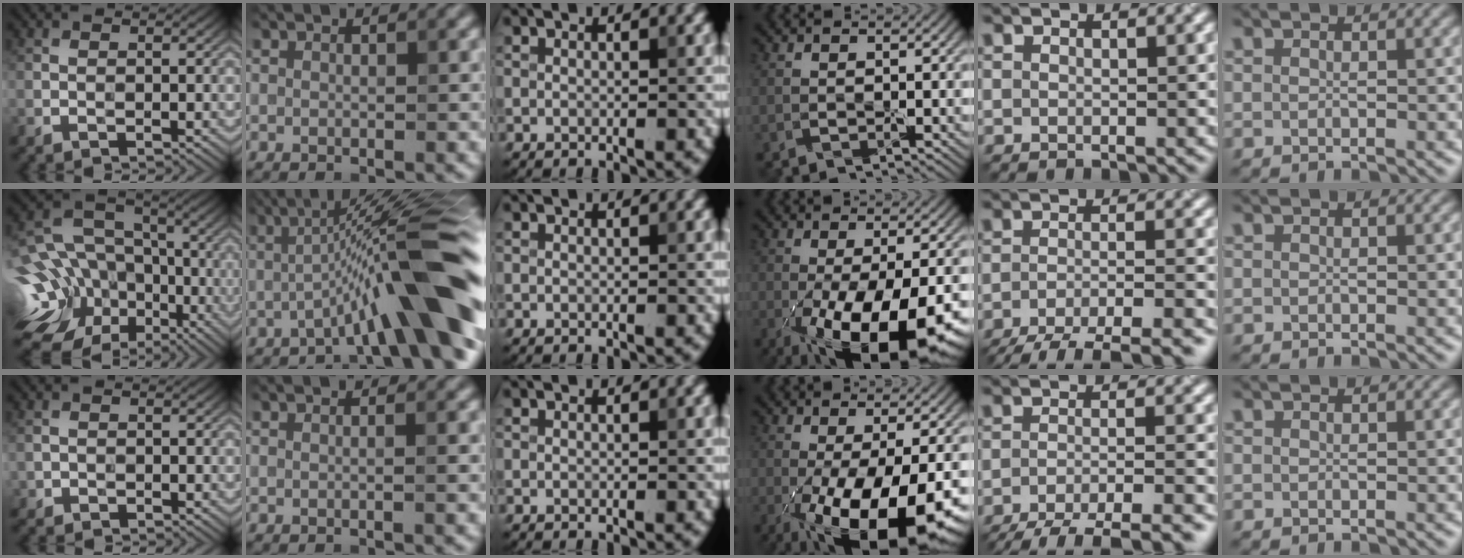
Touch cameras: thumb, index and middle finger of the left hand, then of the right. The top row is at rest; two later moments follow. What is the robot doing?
{"motion": "peel", "object": "sticker"}